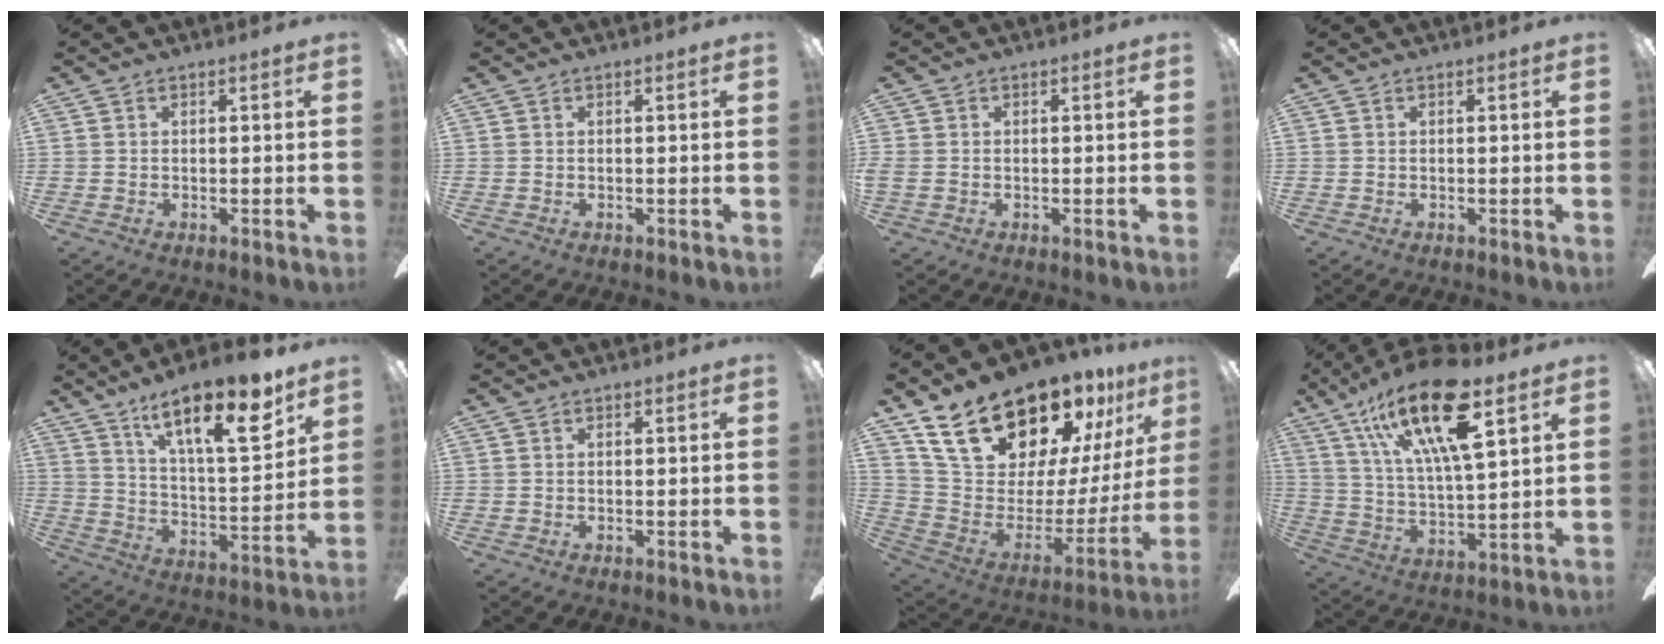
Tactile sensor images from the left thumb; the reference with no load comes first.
{"total": 0.0}
{"total": 1.1, "force": [-0.2, 0.9, 0.5], "torque": [-0.009, 0.005, -0.005]}
{"total": 0.0}
{"total": 19.4, "force": [13.3, 5.7, 12.9], "torque": [-0.201, -0.081, 0.216]}
{"total": 0.0}
{"total": 25.4, "force": [19.5, 11.1, 12.0], "torque": [-0.202, -0.126, 0.357]}
{"total": 21.6, "force": [12.8, 6.7, 16.1], "torque": [-0.302, -0.055, 0.207]}